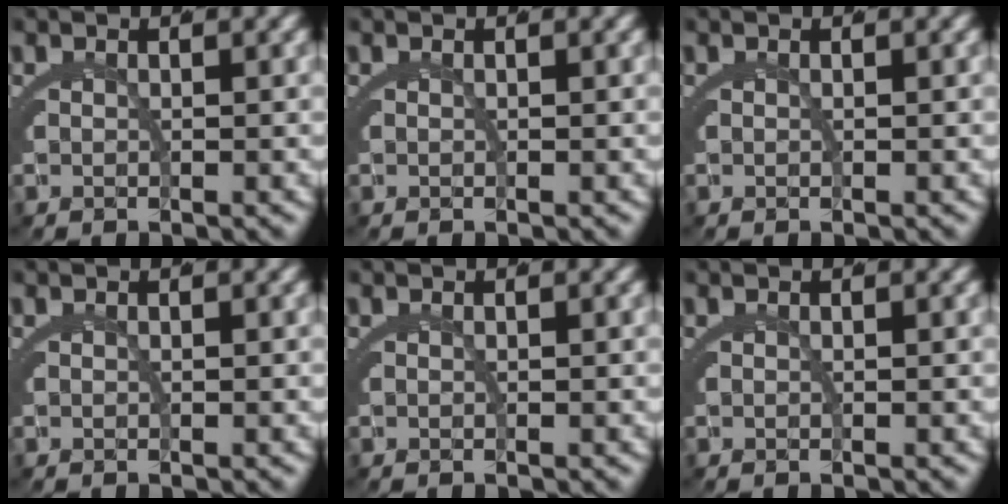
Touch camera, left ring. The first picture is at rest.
{"total": 0.0}
{"total": 0.0}
{"total": 0.0}
{"total": 1.9, "force": [-0.2, -1.7, -0.8], "torque": [0.027, -0.007, 0.003]}
{"total": 0.0}